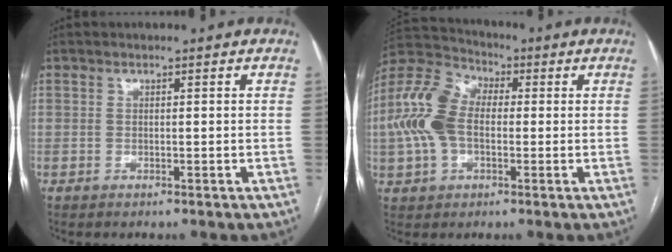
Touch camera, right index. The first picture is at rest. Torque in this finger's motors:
{"motor_torque": [1.93, -0.21, 0.96, 0.21]}